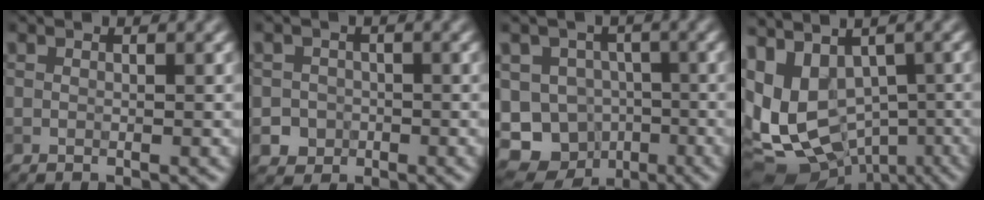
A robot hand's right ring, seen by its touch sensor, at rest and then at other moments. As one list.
[{"total": 1.7, "force": [-1.1, 1.0, -0.8], "torque": [0.022, 0.000, -0.006]}, {"total": 10.6, "force": [-6.0, 8.4, 2.2], "torque": [-0.049, -0.030, -0.084]}, {"total": 11.0, "force": [-1.7, 8.4, 7.0], "torque": [-0.149, -0.013, 0.028]}]